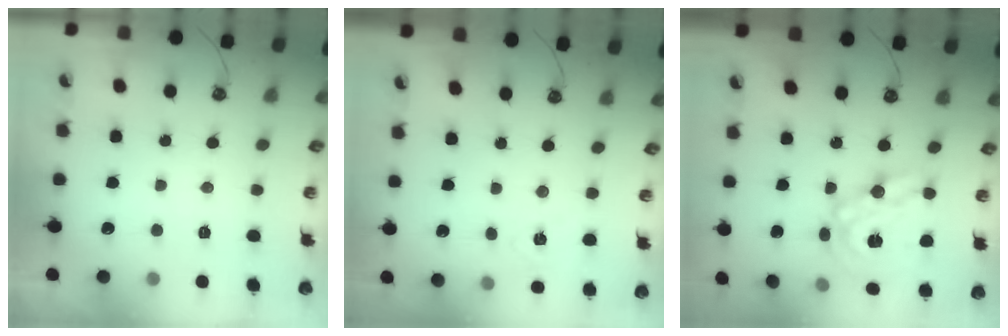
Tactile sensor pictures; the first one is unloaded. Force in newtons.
{"total": 5.1, "press": 5.0, "slide": 0.7}
{"total": 18.5, "press": 18.4, "slide": 1.6}